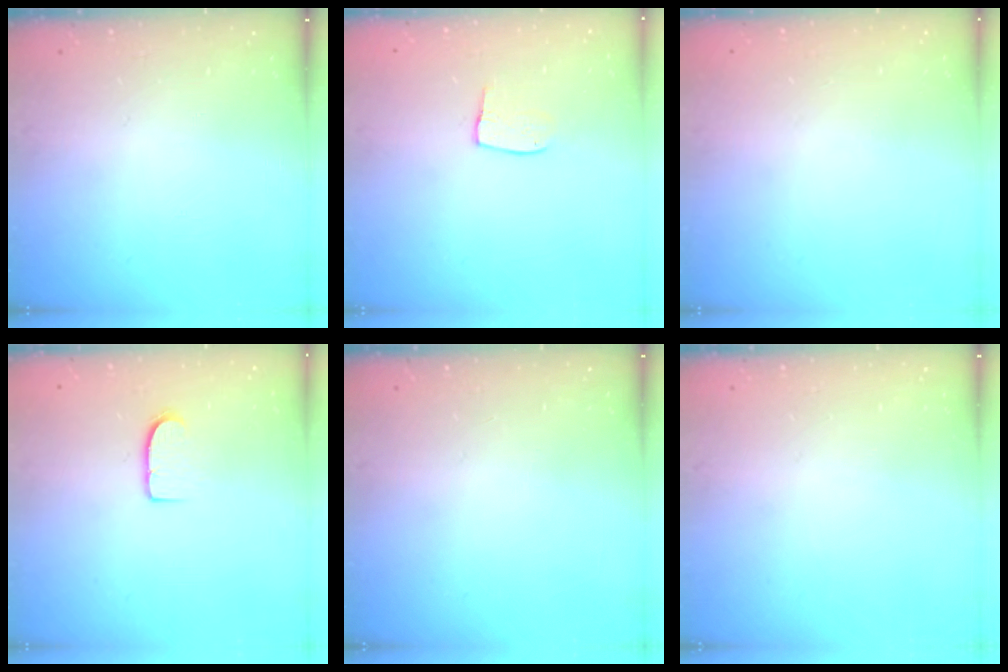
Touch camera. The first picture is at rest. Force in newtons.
{"total": 7.5, "press": 7.5, "slide": 0.4}
{"total": 0.0}
{"total": 6.6, "press": 6.6, "slide": 0.5}
{"total": 0.0}
{"total": 0.0}